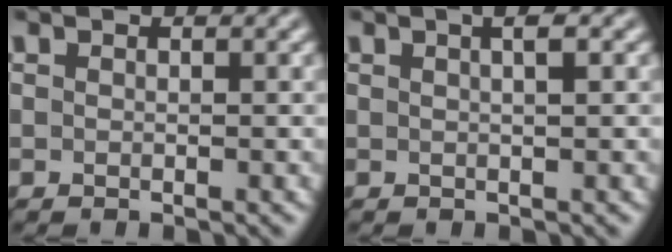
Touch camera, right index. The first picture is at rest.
{"total": 2.1, "force": [0.8, -0.1, 1.9], "torque": [-0.017, 0.009, 0.011]}